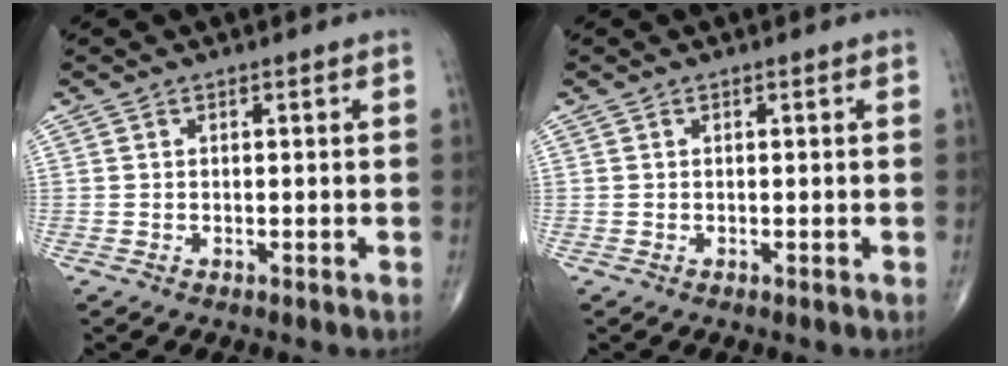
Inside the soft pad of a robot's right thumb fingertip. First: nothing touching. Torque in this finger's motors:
{"motor_torque": [-0.23, 0.23, -0.02, 0.00, 0.01]}